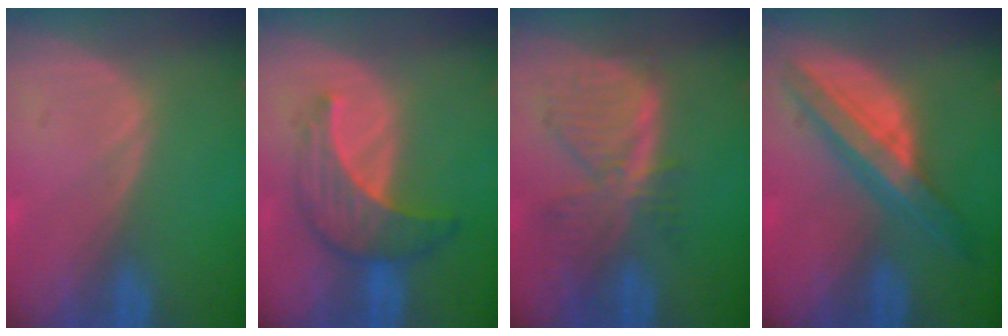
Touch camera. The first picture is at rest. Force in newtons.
{"total": 6.9, "press": 6.6, "slide": 2.0}
{"total": 8.1, "press": 7.0, "slide": 4.0}
{"total": 7.5, "press": 7.5, "slide": 0.4}